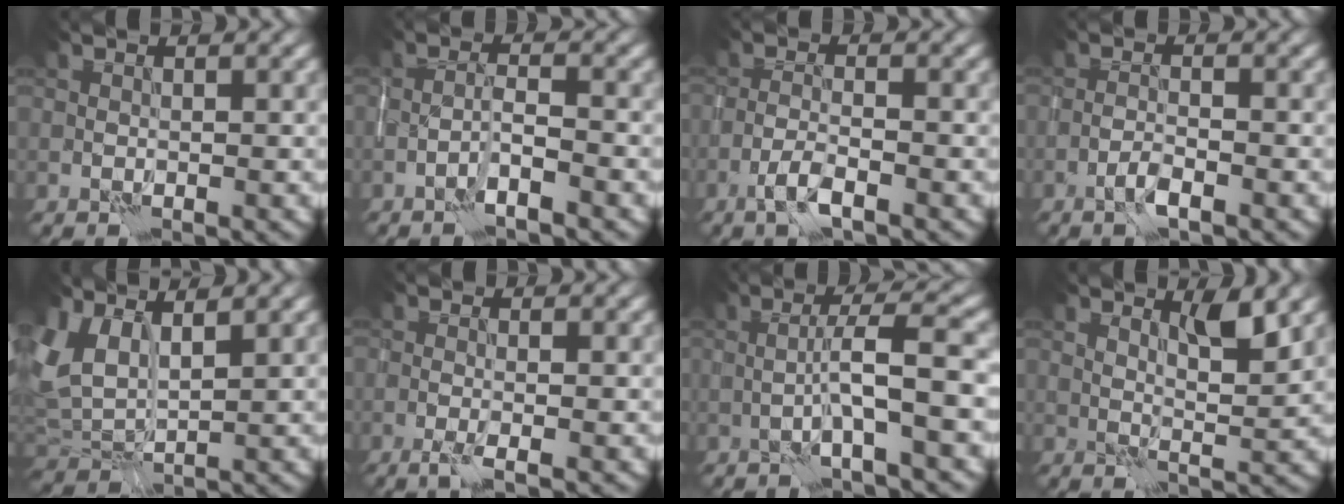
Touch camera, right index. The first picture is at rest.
{"total": 1.8, "force": [-1.3, -0.3, 1.3], "torque": [-0.027, 0.010, -0.027]}
{"total": 2.3, "force": [-1.5, 0.1, 1.7], "torque": [-0.038, 0.005, -0.034]}
{"total": 1.4, "force": [-1.0, -0.2, 1.0], "torque": [-0.023, 0.005, -0.022]}
{"total": 4.5, "force": [3.4, 1.9, 2.3], "torque": [-0.070, -0.002, 0.068]}
{"total": 1.5, "force": [-0.9, -0.3, 1.2], "torque": [-0.027, -0.002, -0.020]}
{"total": 3.4, "force": [-0.8, -0.8, 3.2], "torque": [-0.056, 0.020, -0.017]}
{"total": 2.7, "force": [2.2, -0.4, 1.4], "torque": [-0.023, -0.007, 0.043]}